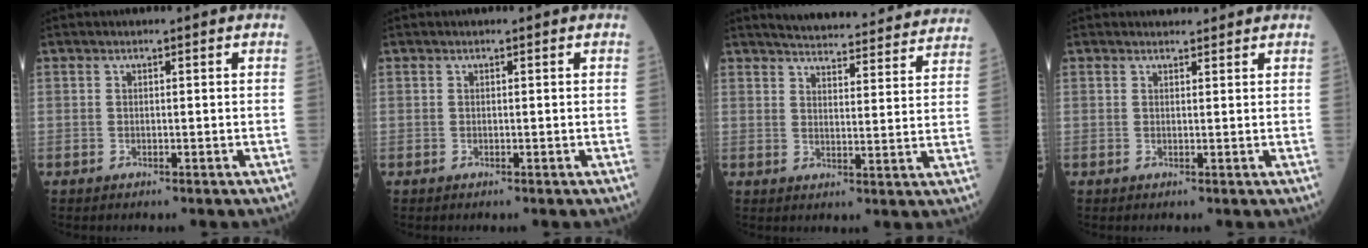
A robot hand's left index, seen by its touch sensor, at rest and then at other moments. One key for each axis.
{"total": 0.0}
{"total": 23.8, "fx": 22.5, "fy": 3.1, "fz": 7.2, "tx": -0.099, "ty": -0.027, "tz": 0.271}
{"total": 2.0, "fx": 1.9, "fy": 0.3, "fz": 0.2, "tx": -0.008, "ty": 0.015, "tz": 0.034}